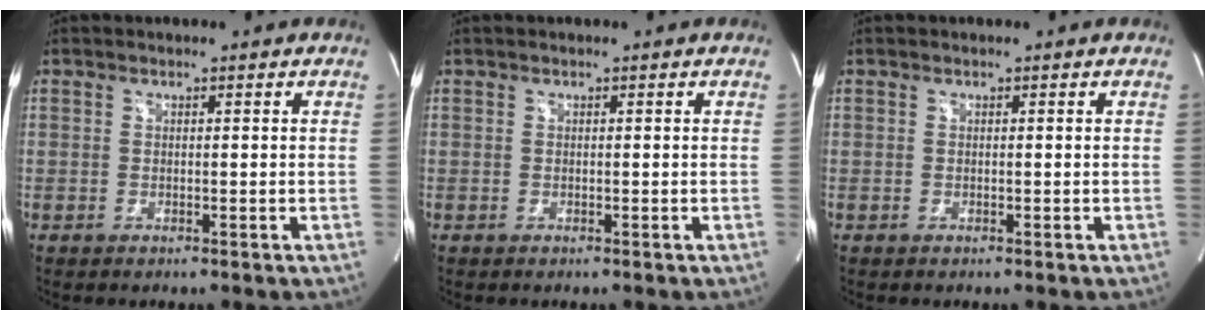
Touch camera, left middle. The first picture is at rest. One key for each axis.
{"total": 0.0}
{"total": 0.0}